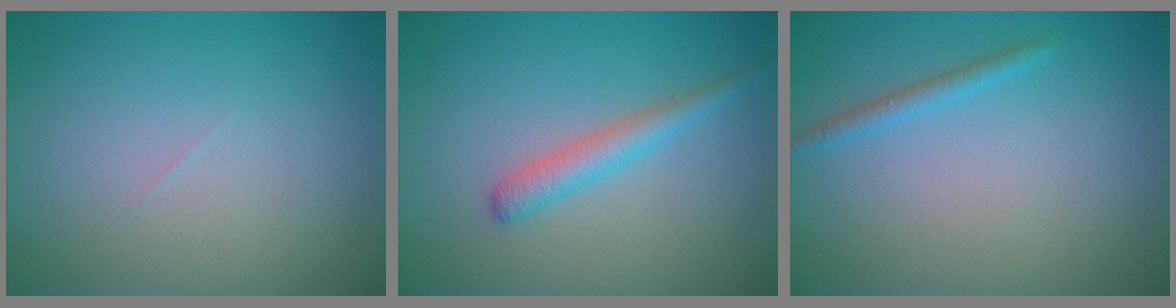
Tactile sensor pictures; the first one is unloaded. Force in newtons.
{"total": 2.3, "press": 2.3, "slide": 0.1}
{"total": 1.4, "press": 1.4, "slide": 0.1}